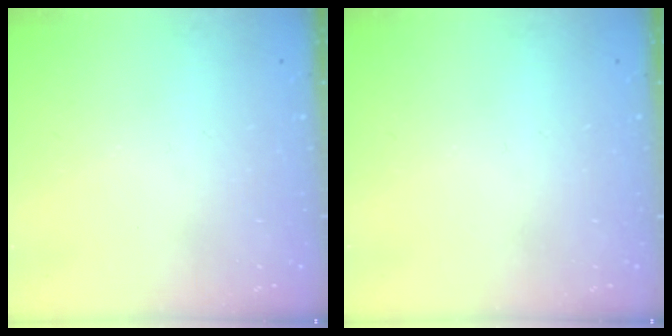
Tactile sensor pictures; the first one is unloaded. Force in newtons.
{"total": 0.0}